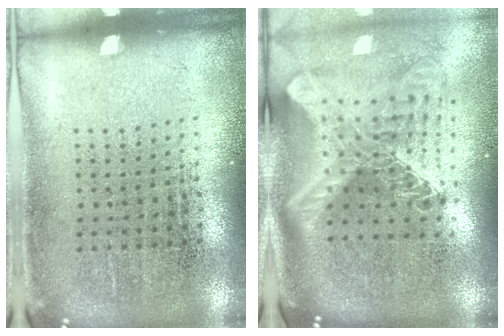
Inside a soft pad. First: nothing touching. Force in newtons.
{"total": 2.9, "press": 2.1, "slide": 2.0}